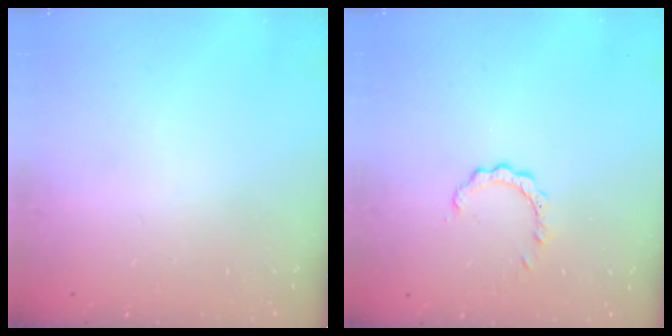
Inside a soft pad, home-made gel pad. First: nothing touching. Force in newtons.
{"total": 3.0, "press": 3.0, "slide": 0.1}